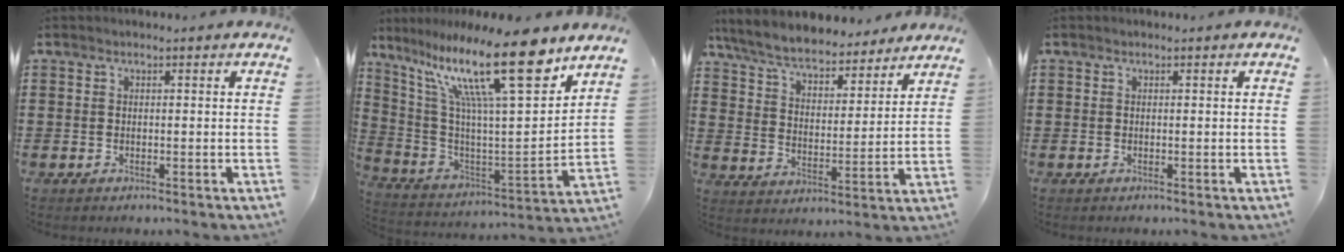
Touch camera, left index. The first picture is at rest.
{"total": 19.6, "force": [12.1, 3.9, 14.9], "torque": [-0.292, -0.063, 0.192]}
{"total": 7.5, "force": [6.9, 1.3, 2.7], "torque": [-0.083, -0.036, 0.122]}
{"total": 0.0}